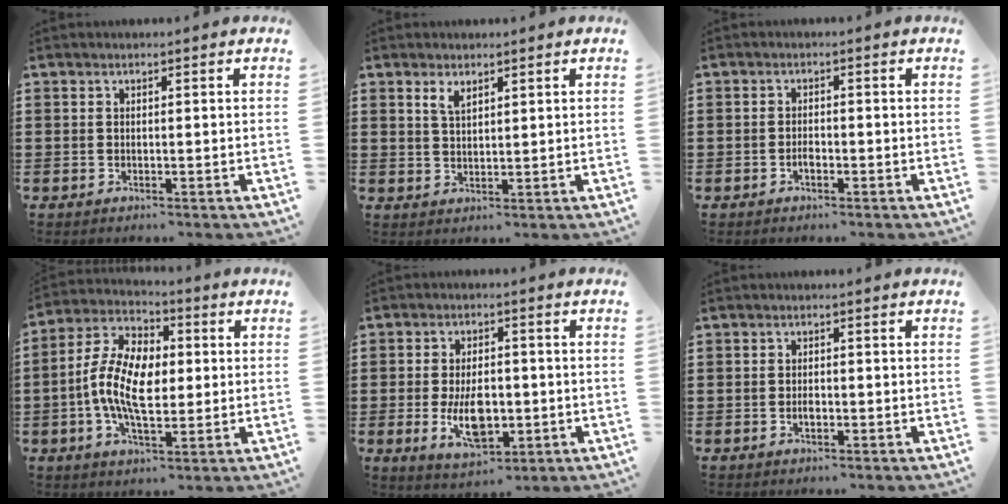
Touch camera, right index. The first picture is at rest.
{"total": 2.3, "force": [1.6, 0.9, 1.3], "torque": [-0.030, 0.002, 0.029]}
{"total": 1.5, "force": [-0.8, 0.7, 1.1], "torque": [-0.023, -0.002, -0.014]}
{"total": 10.4, "force": [-0.8, 5.6, 8.7], "torque": [-0.202, 0.004, -0.021]}
{"total": 7.8, "force": [-1.6, 4.3, 6.4], "torque": [-0.114, -0.005, -0.030]}
{"total": 1.3, "force": [-0.5, 0.6, 1.1], "torque": [-0.022, -0.005, -0.007]}